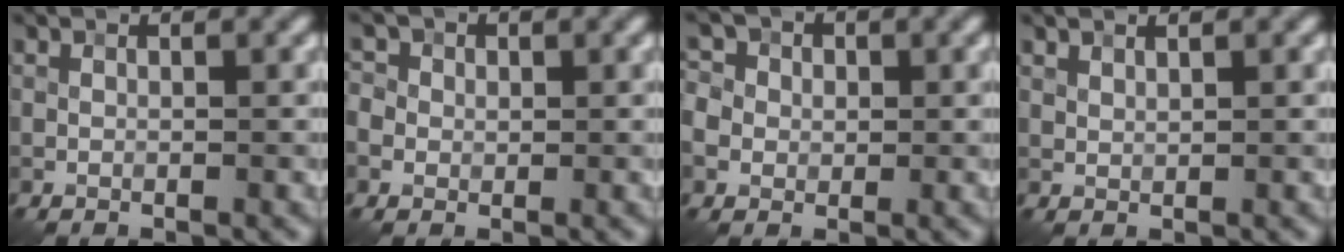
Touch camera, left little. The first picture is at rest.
{"total": 3.5, "force": [0.5, 3.2, 1.4], "torque": [-0.006, 0.019, -0.016]}
{"total": 6.1, "force": [0.3, 5.7, 2.1], "torque": [-0.042, 0.029, -0.023]}
{"total": 0.8, "force": [0.7, 0.2, 0.2], "torque": [-0.006, 0.001, 0.016]}